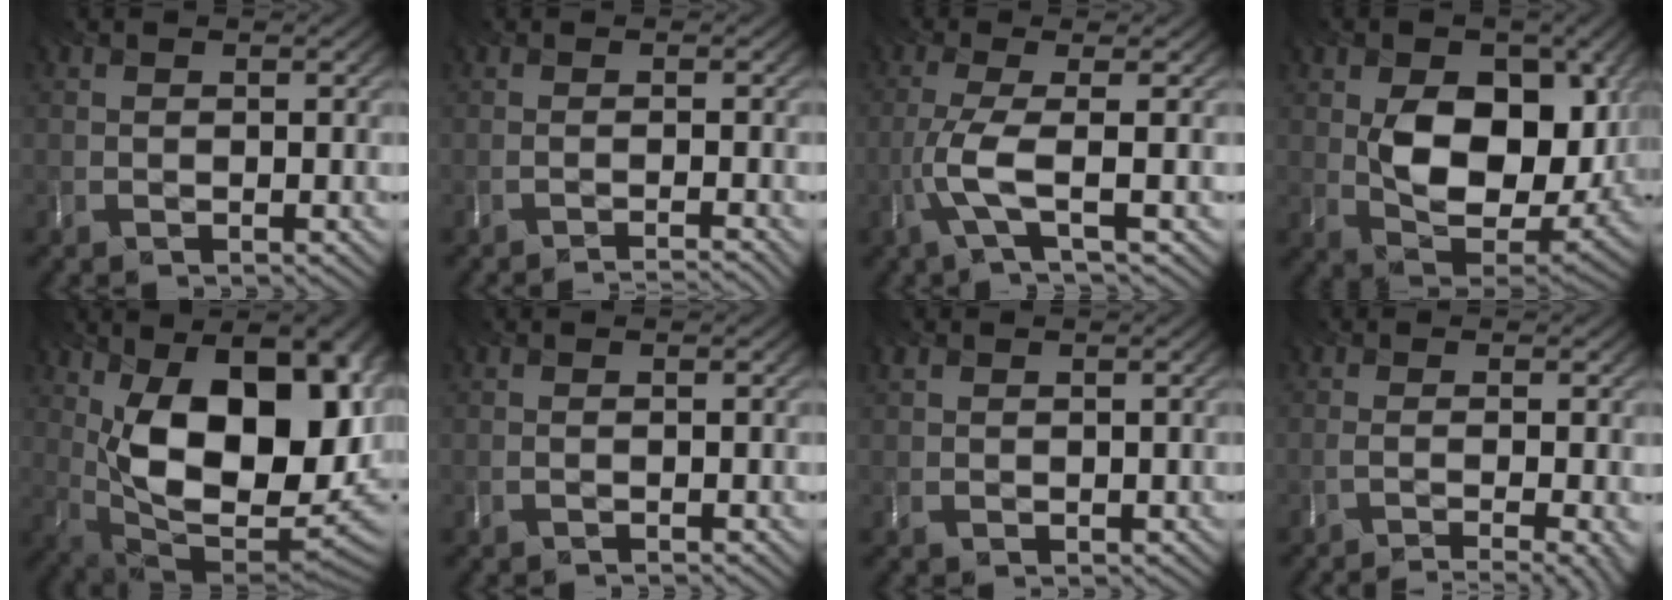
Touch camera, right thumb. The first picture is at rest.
{"total": 2.1, "force": [-1.4, 0.3, 1.4], "torque": [-0.006, -0.002, -0.035]}
{"total": 3.6, "force": [-1.4, 0.4, 3.3], "torque": [-0.070, 0.004, -0.038]}
{"total": 11.9, "force": [1.5, 8.0, 8.7], "torque": [-0.154, -0.024, 0.040]}
{"total": 20.1, "force": [4.0, 10.8, 16.5], "torque": [-0.246, 0.015, 0.073]}
{"total": 0.0}
{"total": 1.0, "force": [0.7, 0.2, -0.8], "torque": [0.004, 0.001, 0.019]}
{"total": 5.7, "force": [-2.6, 1.3, 4.9], "torque": [-0.046, -0.008, -0.032]}